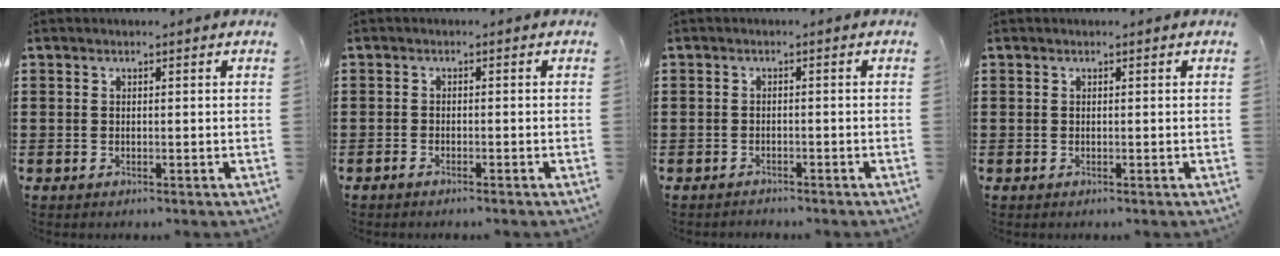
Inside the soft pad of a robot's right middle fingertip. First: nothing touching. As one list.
[{"total": 0.7, "force": [-0.7, -0.1, 0.3], "torque": [-0.007, -0.005, -0.012]}, {"total": 1.3, "force": [-1.2, 0.4, -0.2], "torque": [0.001, 0.003, -0.028]}, {"total": 0.0}]